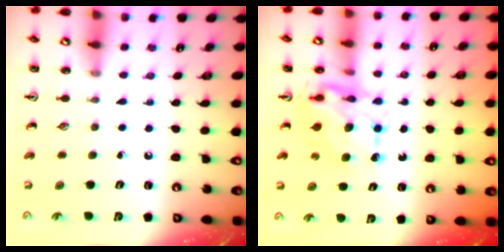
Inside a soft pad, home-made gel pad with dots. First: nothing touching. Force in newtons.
{"total": 9.3, "press": 9.3, "slide": 0.7}